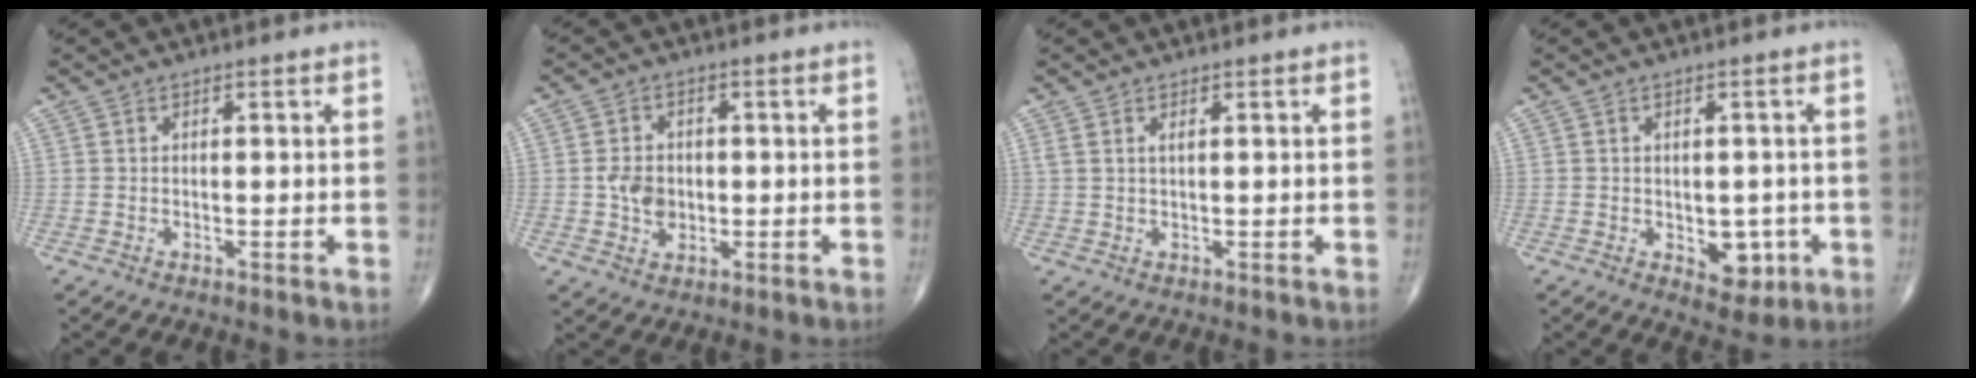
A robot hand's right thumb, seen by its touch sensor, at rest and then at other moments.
{"total": 5.1, "force": [-0.3, 3.9, 3.2], "torque": [-0.043, -0.001, -0.005]}
{"total": 1.1, "force": [0.7, 0.1, 0.9], "torque": [-0.026, 0.004, 0.015]}
{"total": 5.8, "force": [-1.5, 3.8, 4.1], "torque": [-0.021, -0.001, -0.010]}